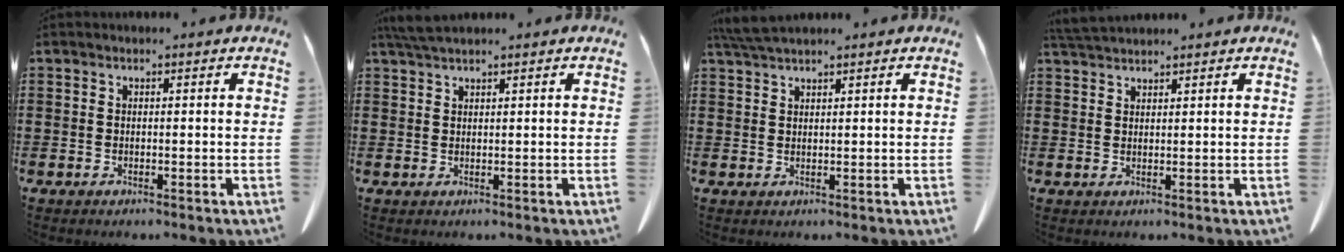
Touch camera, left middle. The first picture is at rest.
{"total": 2.6, "force": [2.1, 0.2, 1.6], "torque": [-0.035, 0.003, 0.040]}
{"total": 3.2, "force": [2.7, 0.2, 1.7], "torque": [-0.040, 0.002, 0.051]}
{"total": 2.8, "force": [2.7, 0.2, 0.8], "torque": [-0.023, -0.002, 0.052]}